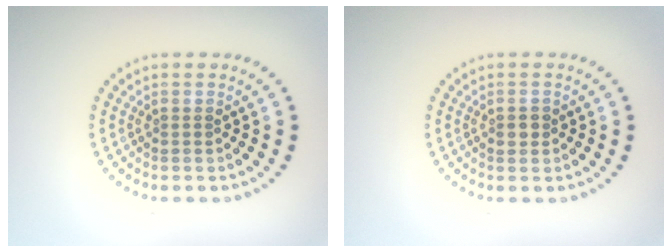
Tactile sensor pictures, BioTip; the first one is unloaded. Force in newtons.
{"total": 1.1, "press": 1.1, "slide": 0.2}